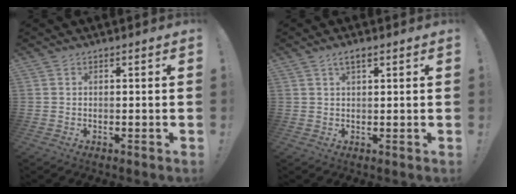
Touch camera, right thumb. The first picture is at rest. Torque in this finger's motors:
{"motor_torque": [-0.02, 0.51, 0.31, -0.23, -0.10]}